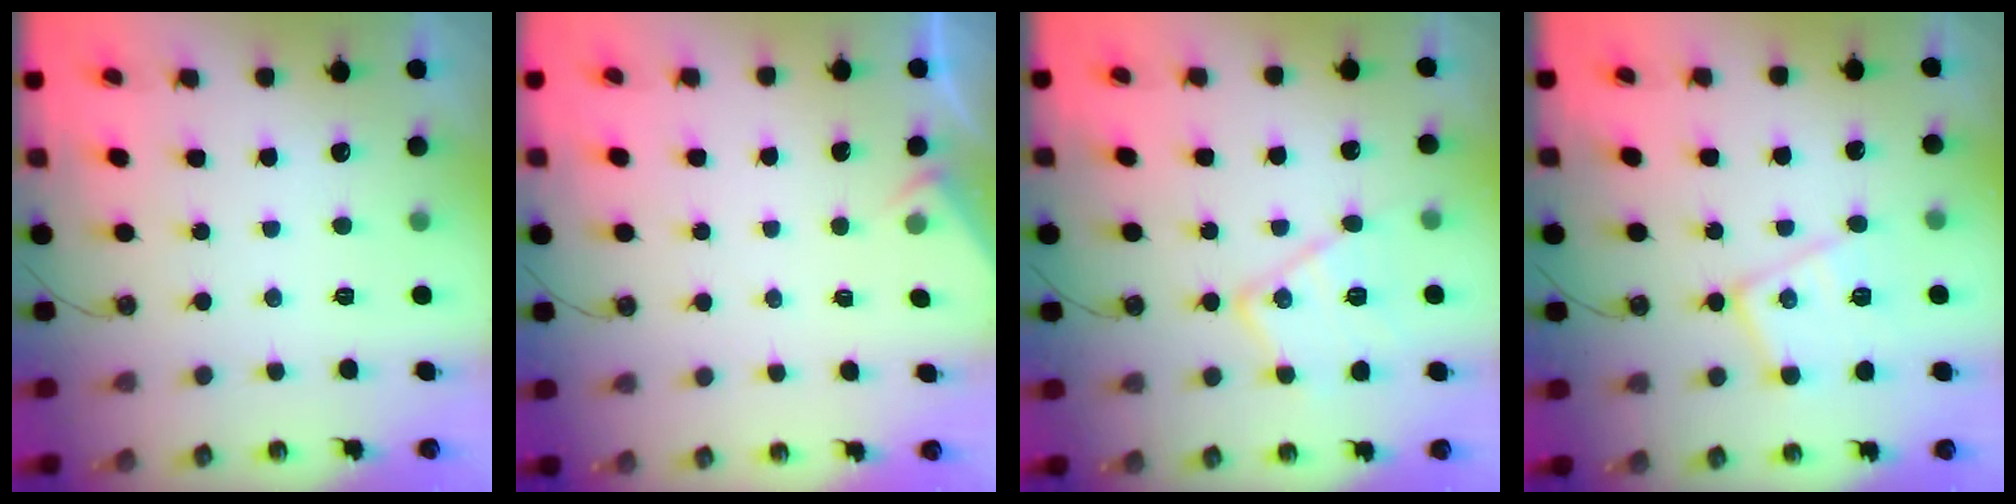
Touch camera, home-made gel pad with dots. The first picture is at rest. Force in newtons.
{"total": 2.8, "press": 2.7, "slide": 0.4}
{"total": 14.8, "press": 14.7, "slide": 1.1}
{"total": 13.6, "press": 13.6, "slide": 1.0}